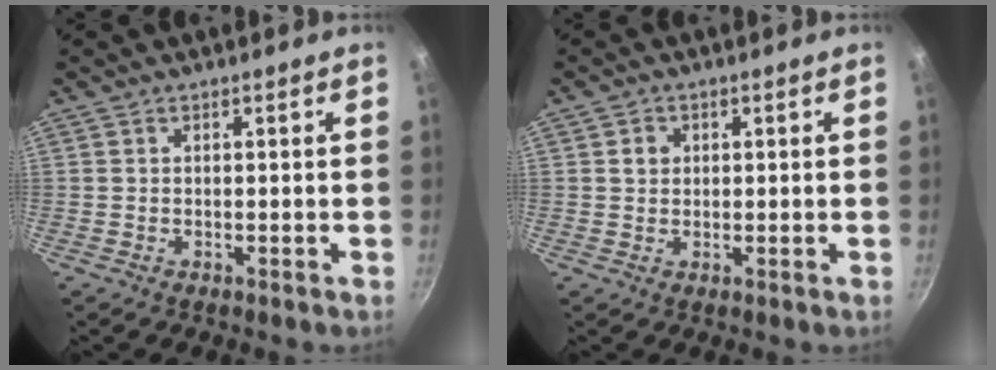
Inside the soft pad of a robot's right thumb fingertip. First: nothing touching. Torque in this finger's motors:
{"motor_torque": [0.21, 0.50, 0.45, 0.19, -0.05]}